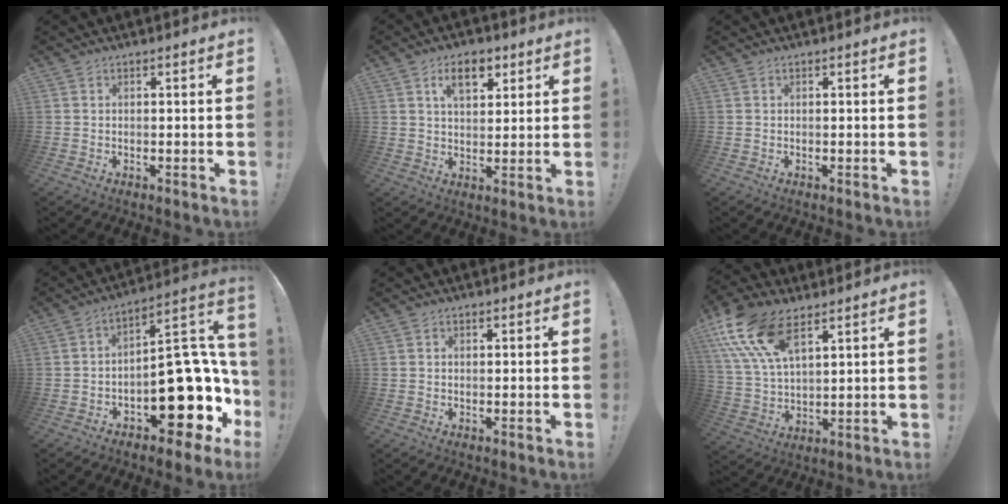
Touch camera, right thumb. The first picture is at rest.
{"total": 8.7, "force": [4.3, 4.9, 5.7], "torque": [-0.086, -0.002, 0.076]}
{"total": 0.0}
{"total": 21.3, "force": [-5.4, 11.0, 17.4], "torque": [-0.211, 0.030, -0.067]}
{"total": 0.5, "force": [0.1, 0.5, 0.3], "torque": [-0.003, 0.001, 0.001]}
{"total": 16.0, "force": [9.6, 7.9, 10.1], "torque": [-0.211, -0.038, 0.177]}